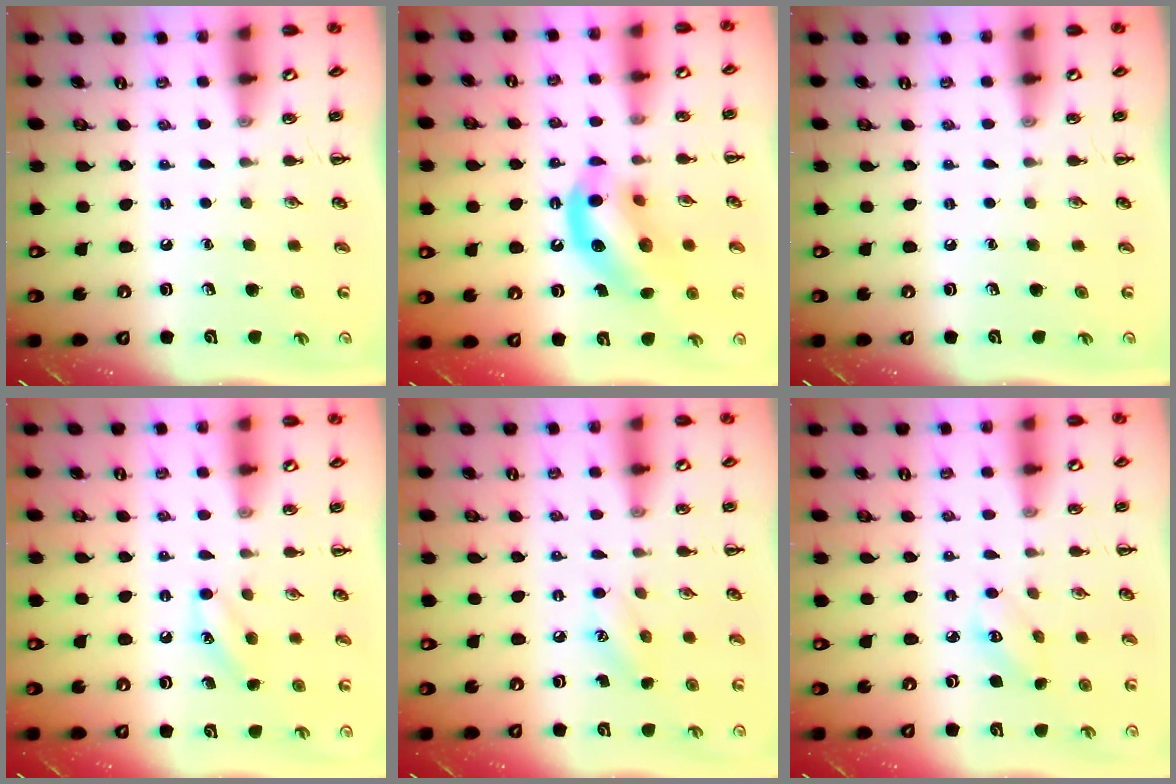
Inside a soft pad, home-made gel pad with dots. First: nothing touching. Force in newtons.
{"total": 12.8, "press": 12.4, "slide": 3.2}
{"total": 0.0}
{"total": 7.7, "press": 7.4, "slide": 1.9}
{"total": 7.7, "press": 7.5, "slide": 2.0}
{"total": 3.4, "press": 3.3, "slide": 0.9}